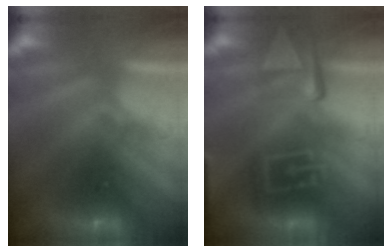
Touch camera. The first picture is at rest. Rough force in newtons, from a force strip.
{"total": 9.1}